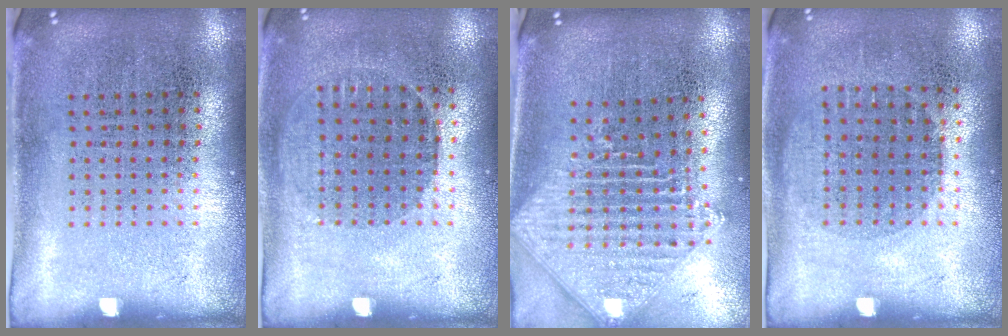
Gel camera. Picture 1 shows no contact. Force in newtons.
{"total": 0.9, "press": 0.8, "slide": 0.4}
{"total": 2.2, "press": 1.8, "slide": 1.3}
{"total": 1.0, "press": 0.9, "slide": 0.3}